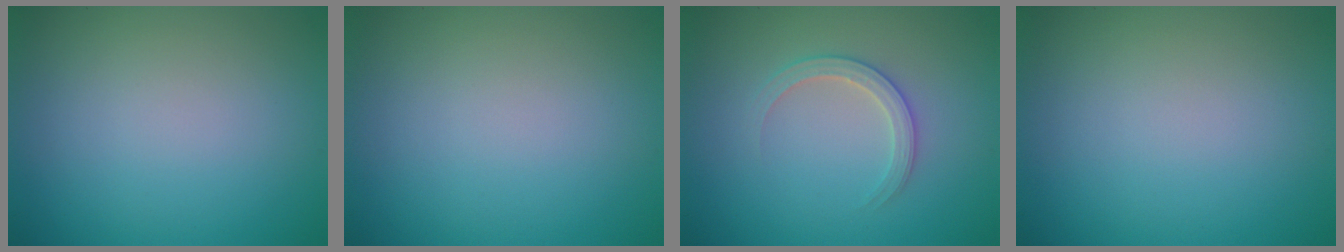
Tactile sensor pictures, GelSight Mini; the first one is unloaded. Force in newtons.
{"total": 0.0}
{"total": 2.2, "press": 2.2, "slide": 0.2}
{"total": 0.0}